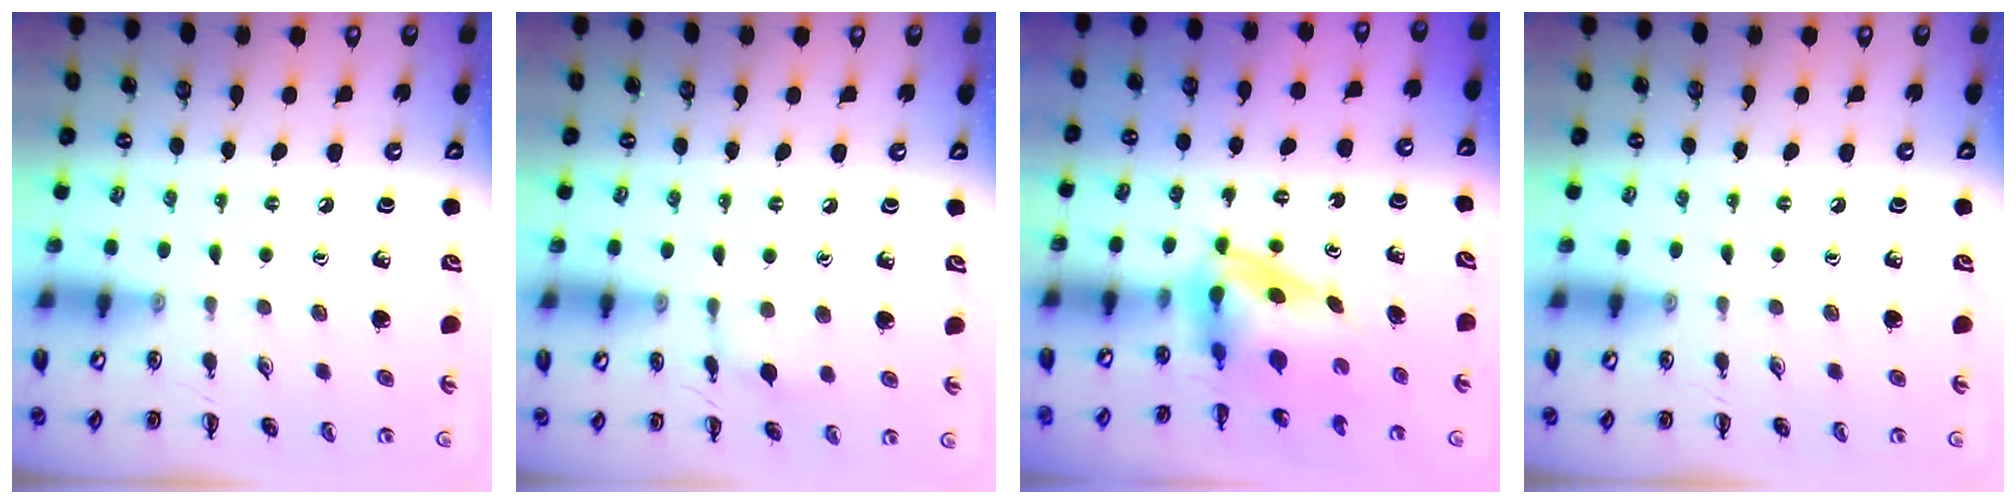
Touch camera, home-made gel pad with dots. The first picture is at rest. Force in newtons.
{"total": 7.1, "press": 6.8, "slide": 2.1}
{"total": 4.0, "press": 3.9, "slide": 0.7}
{"total": 0.0}